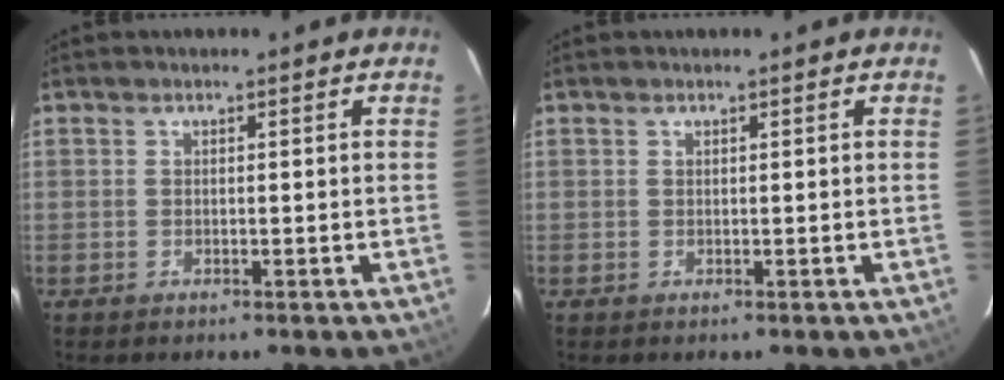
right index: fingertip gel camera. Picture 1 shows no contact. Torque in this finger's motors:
{"motor_torque": [0.07, 0.07, 0.01, 0.01]}